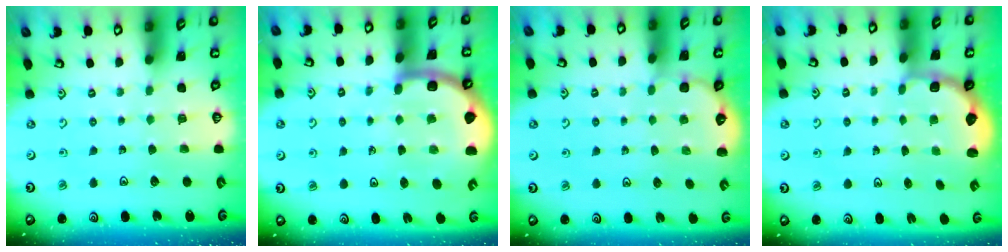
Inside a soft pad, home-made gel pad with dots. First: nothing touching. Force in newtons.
{"total": 8.0, "press": 7.5, "slide": 2.6}
{"total": 3.0, "press": 2.6, "slide": 1.5}
{"total": 2.6, "press": 2.1, "slide": 1.5}